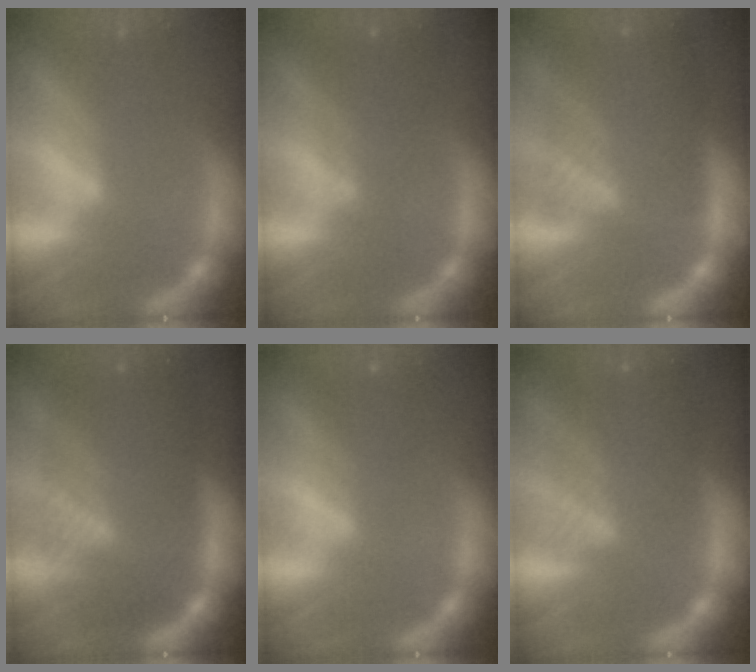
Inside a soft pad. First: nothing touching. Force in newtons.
{"total": 3.0}
{"total": 9.5}
{"total": 10.0}
{"total": 2.0}
{"total": 7.6}